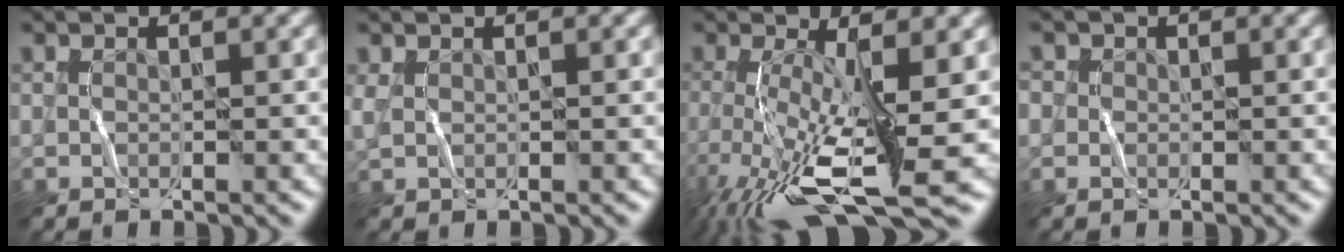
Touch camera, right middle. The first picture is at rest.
{"total": 0.5, "force": [0.5, 0.2, 0.1], "torque": [-0.005, 0.002, 0.012]}
{"total": 11.2, "force": [-3.7, 3.5, 10.0], "torque": [-0.195, -0.022, -0.059]}
{"total": 1.1, "force": [0.5, 1.0, 0.0], "torque": [0.007, 0.002, -0.003]}